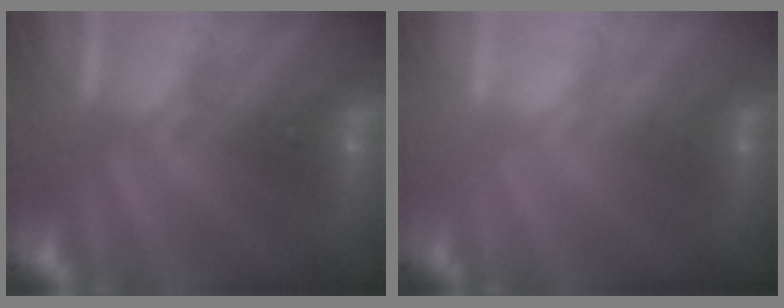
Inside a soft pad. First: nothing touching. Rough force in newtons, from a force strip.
{"total": 2.2}